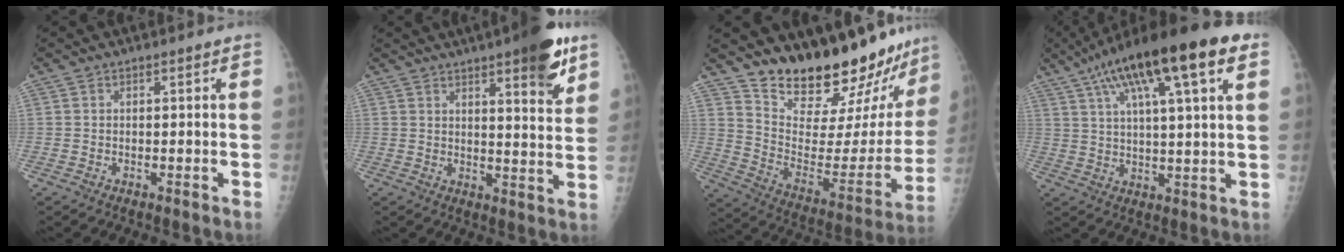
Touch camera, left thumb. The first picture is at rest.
{"total": 12.2, "force": [7.2, 2.7, 9.4], "torque": [-0.105, -0.035, 0.093]}
{"total": 24.3, "force": [21.8, 4.8, 9.5], "torque": [-0.109, -0.173, 0.317]}
{"total": 21.6, "force": [10.5, 5.1, 18.1], "torque": [-0.292, 0.015, 0.165]}